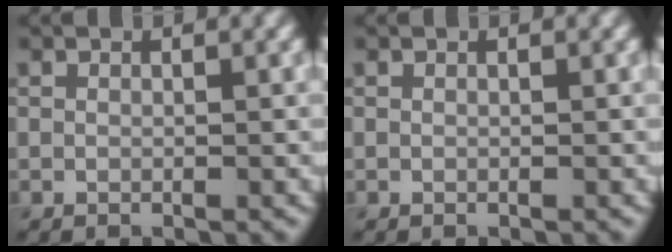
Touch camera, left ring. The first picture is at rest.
{"total": 0.0}